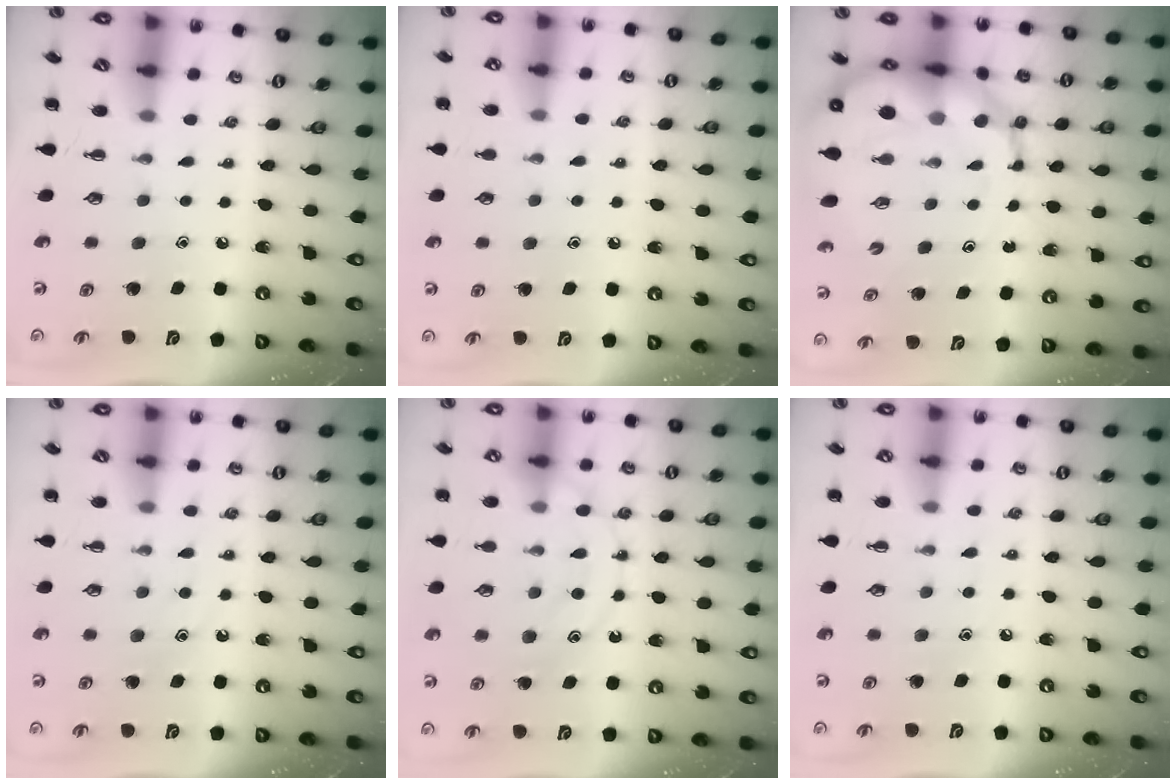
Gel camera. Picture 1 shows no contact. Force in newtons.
{"total": 4.8, "press": 4.6, "slide": 1.3}
{"total": 16.9, "press": 16.3, "slide": 4.3}
{"total": 8.4, "press": 8.3, "slide": 1.3}
{"total": 12.7, "press": 12.7, "slide": 0.8}
{"total": 7.9, "press": 7.5, "slide": 2.3}